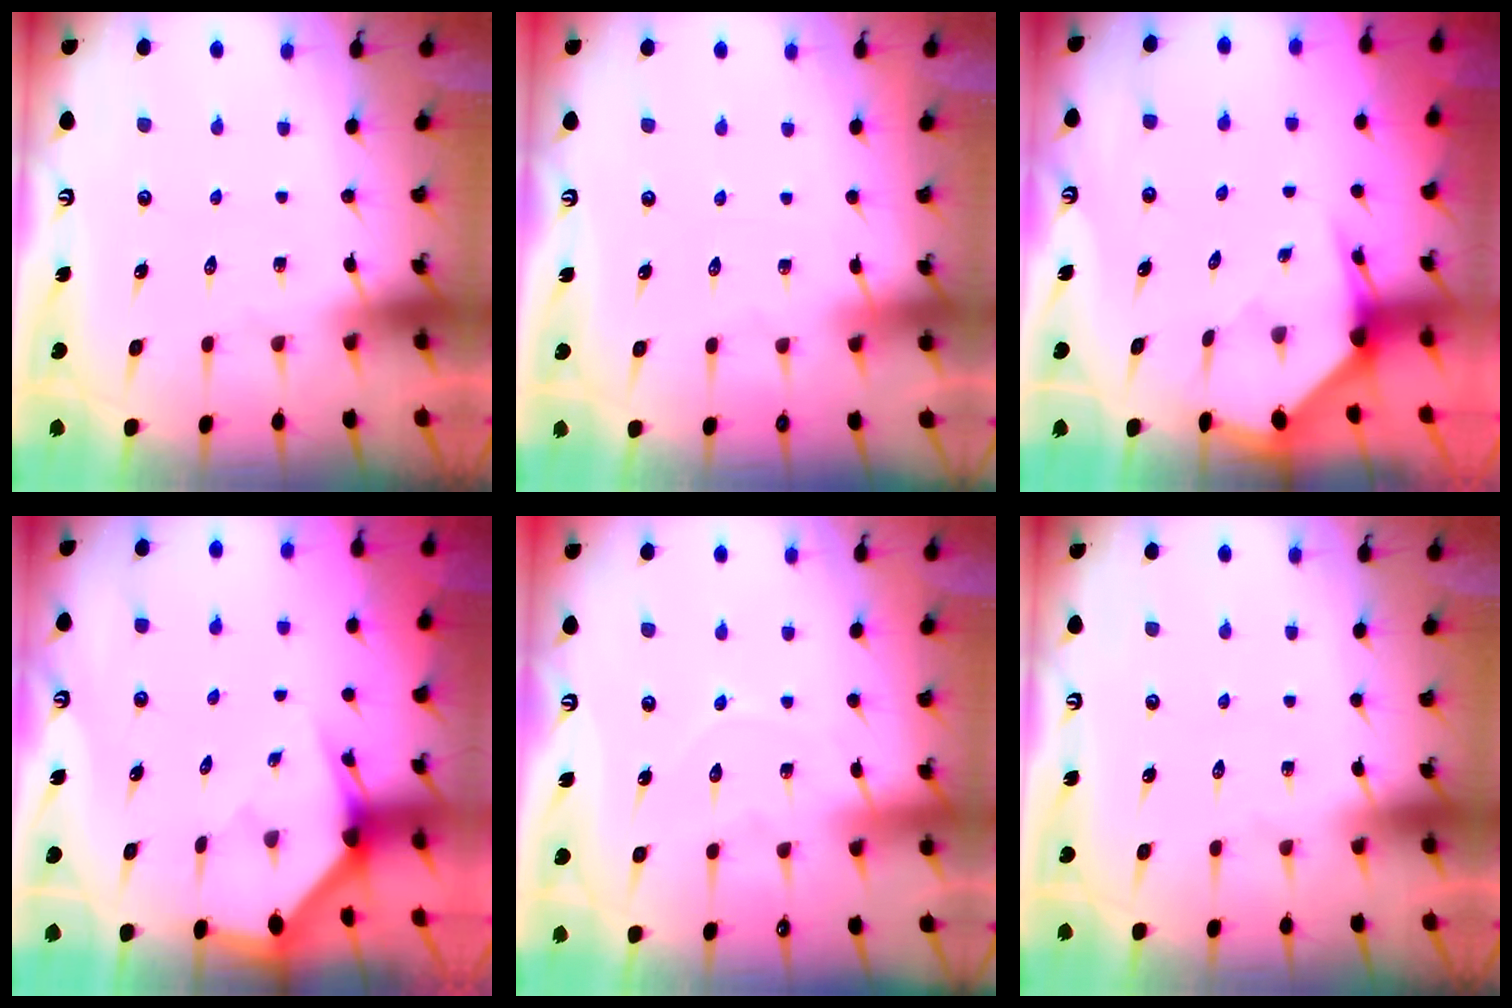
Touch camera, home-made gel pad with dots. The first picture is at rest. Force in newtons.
{"total": 3.4, "press": 3.4, "slide": 0.5}
{"total": 3.3, "press": 3.2, "slide": 0.4}
{"total": 2.4, "press": 2.4, "slide": 0.2}
{"total": 5.5, "press": 5.5, "slide": 0.3}
{"total": 0.0}